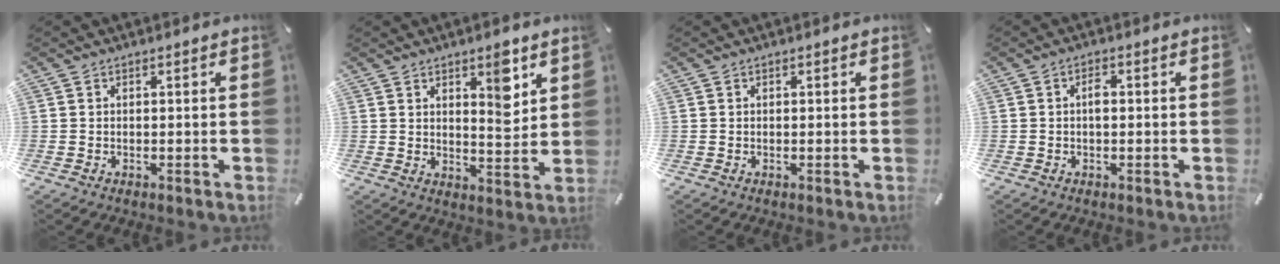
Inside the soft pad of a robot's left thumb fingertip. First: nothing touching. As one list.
[{"total": 8.0, "force": [4.6, 3.6, 5.4], "torque": [-0.055, -0.033, 0.070]}, {"total": 0.0}, {"total": 2.2, "force": [0.0, 1.1, 1.9], "torque": [-0.031, 0.003, -0.005]}]